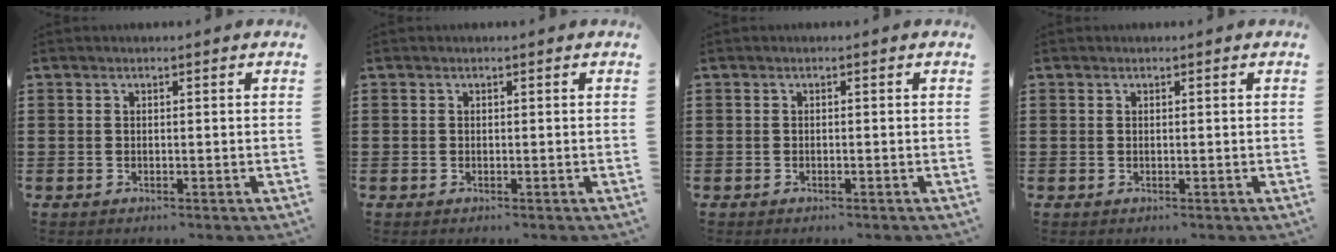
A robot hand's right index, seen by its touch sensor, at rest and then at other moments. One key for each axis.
{"total": 0.0}
{"total": 0.6, "fx": -0.5, "fy": 0.1, "fz": 0.2, "tx": -0.007, "ty": -0.003, "tz": -0.010}
{"total": 0.0}